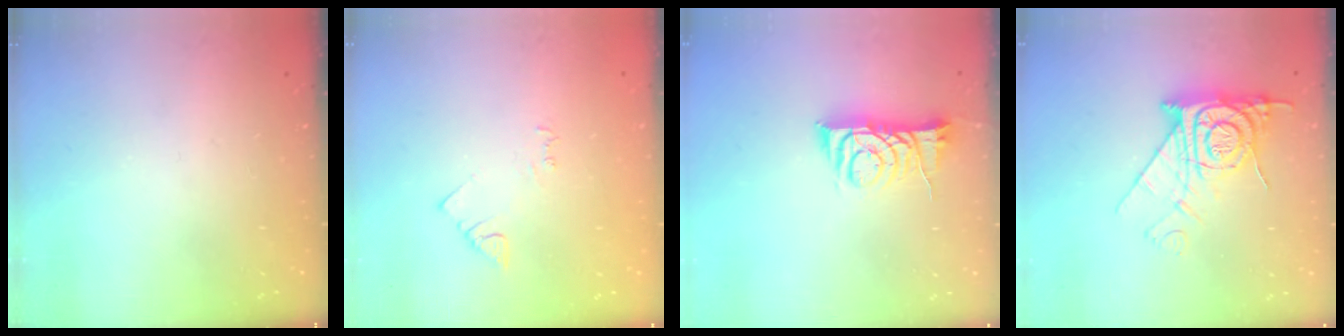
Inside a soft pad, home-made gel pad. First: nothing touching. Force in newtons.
{"total": 4.2, "press": 4.1, "slide": 0.6}
{"total": 8.3, "press": 8.3, "slide": 0.6}
{"total": 12.8, "press": 12.7, "slide": 1.2}